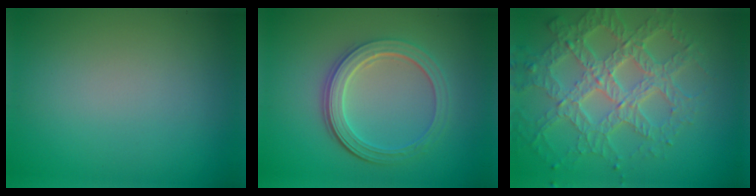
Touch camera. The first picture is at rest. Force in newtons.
{"total": 4.7, "press": 3.6, "slide": 2.9}
{"total": 7.8, "press": 5.6, "slide": 5.5}